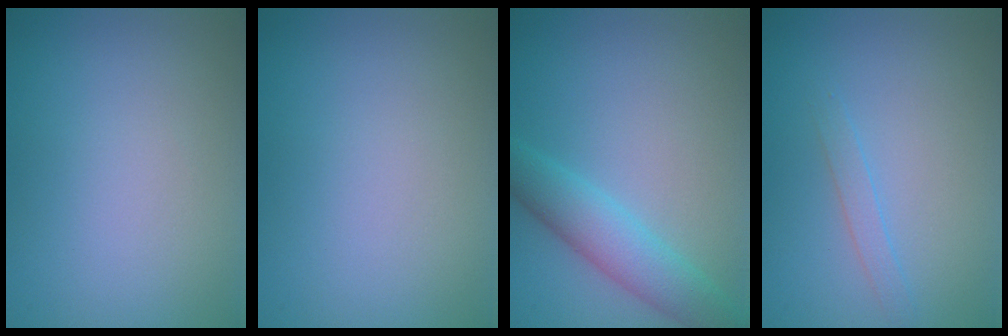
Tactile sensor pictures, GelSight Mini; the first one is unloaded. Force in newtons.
{"total": 0.0}
{"total": 4.1, "press": 4.1, "slide": 0.1}
{"total": 1.1, "press": 1.1, "slide": 0.1}